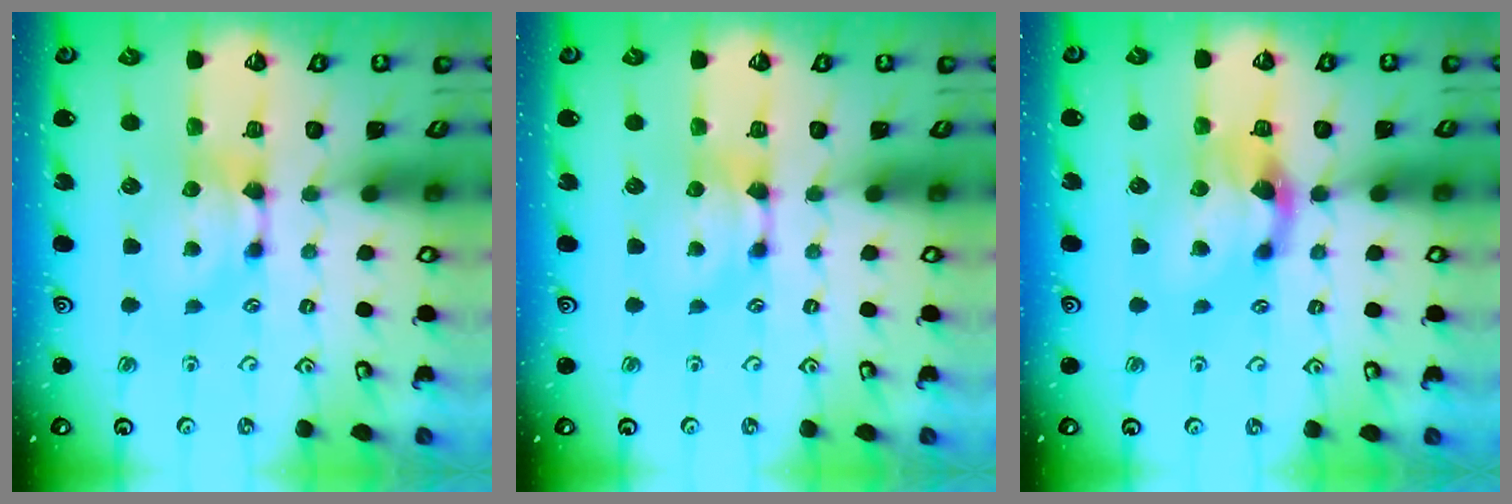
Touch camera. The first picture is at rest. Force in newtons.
{"total": 0.0}
{"total": 2.9, "press": 2.2, "slide": 2.0}